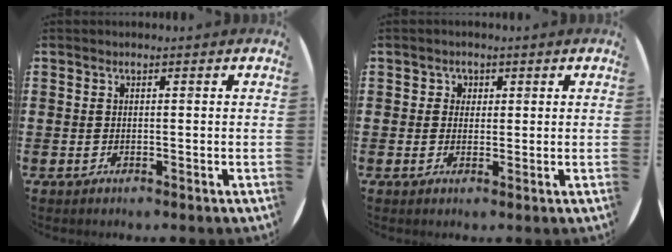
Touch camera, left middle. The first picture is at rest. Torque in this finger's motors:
{"motor_torque": [0.29, -0.16, 0.00, 0.00]}